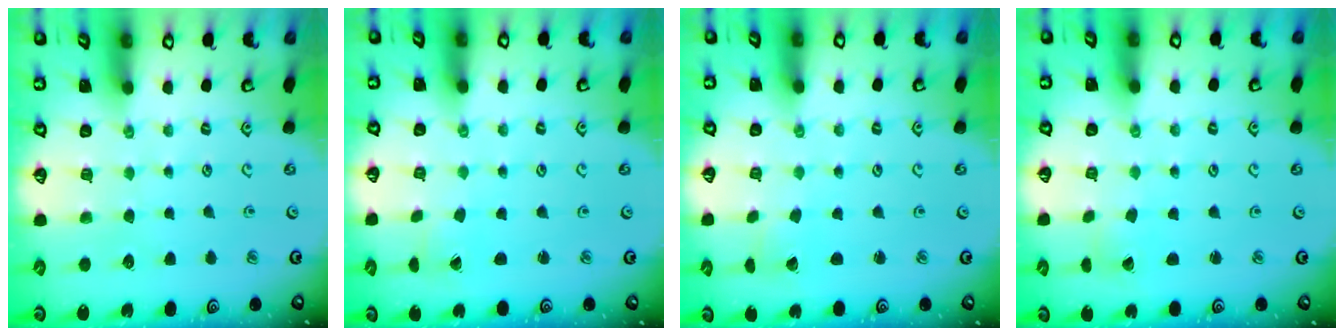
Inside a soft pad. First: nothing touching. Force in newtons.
{"total": 1.5, "press": 1.5, "slide": 0.0}
{"total": 1.3, "press": 1.3, "slide": 0.1}
{"total": 0.5, "press": 0.5, "slide": 0.0}